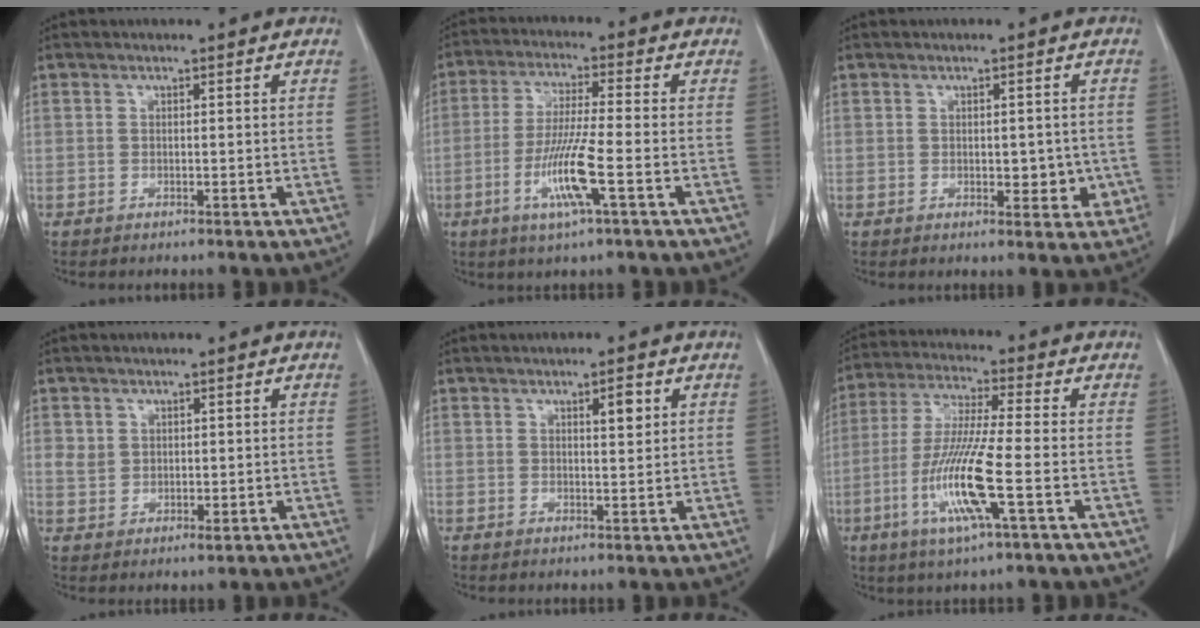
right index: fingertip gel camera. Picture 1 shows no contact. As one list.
[{"total": 9.8, "force": [-3.5, 0.1, 9.2], "torque": [-0.185, -0.014, -0.069]}, {"total": 5.0, "force": [-0.9, 2.7, 4.1], "torque": [-0.046, 0.005, -0.004]}, {"total": 3.9, "force": [0.7, 3.3, 2.1], "torque": [-0.037, 0.004, 0.022]}, {"total": 3.3, "force": [1.4, 1.1, 2.8], "torque": [-0.046, 0.001, 0.024]}, {"total": 13.0, "force": [-4.0, 0.4, 12.3], "torque": [-0.258, -0.016, -0.080]}]